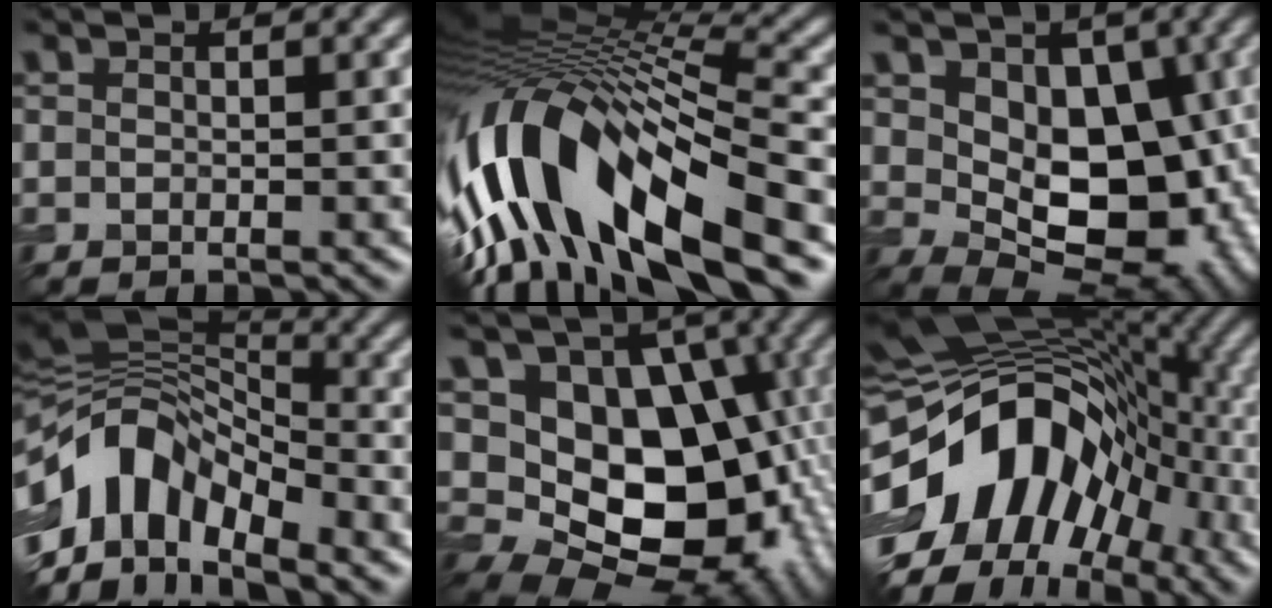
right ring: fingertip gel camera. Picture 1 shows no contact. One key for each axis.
{"total": 14.8, "fx": -4.5, "fy": 5.9, "fz": 12.8, "tx": -0.252, "ty": 0.022, "tz": -0.074}
{"total": 10.6, "fx": 0.8, "fy": 7.1, "fz": 7.9, "tx": -0.090, "ty": -0.013, "tz": 0.018}
{"total": 11.8, "fx": -4.9, "fy": 6.8, "fz": 8.4, "tx": -0.147, "ty": 0.014, "tz": -0.097}
{"total": 13.5, "fx": 0.4, "fy": 9.4, "fz": 9.6, "tx": -0.123, "ty": -0.016, "tz": 0.003}
{"total": 15.5, "fx": -4.7, "fy": 10.7, "fz": 10.1, "tx": -0.166, "ty": 0.003, "tz": -0.095}